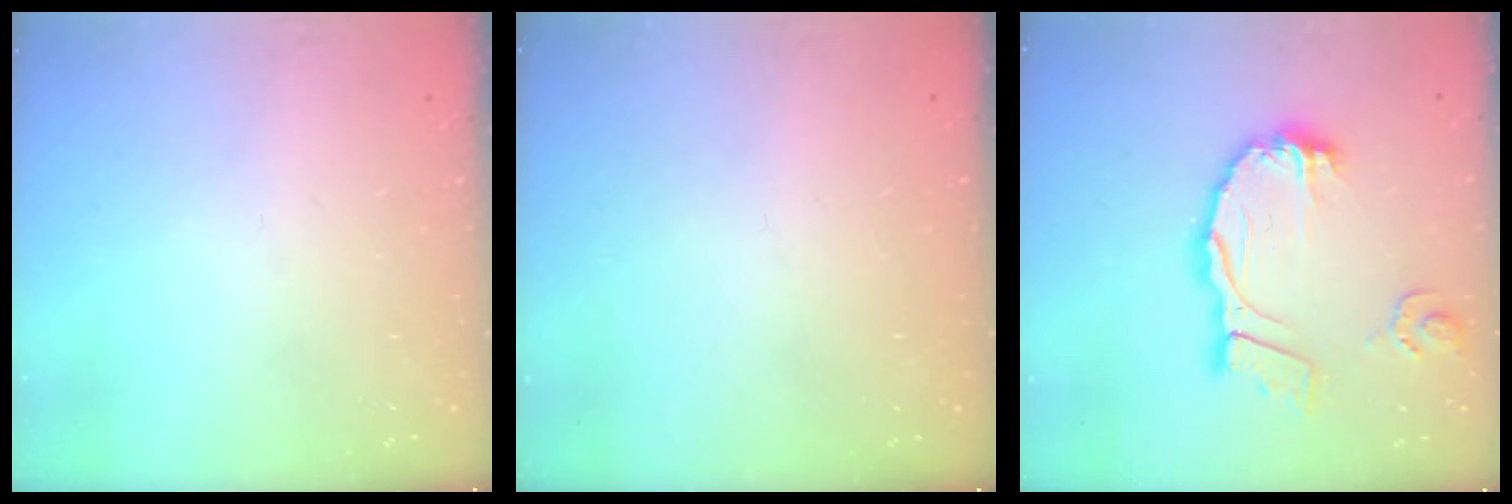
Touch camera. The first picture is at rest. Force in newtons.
{"total": 0.0}
{"total": 14.7, "press": 14.6, "slide": 1.7}